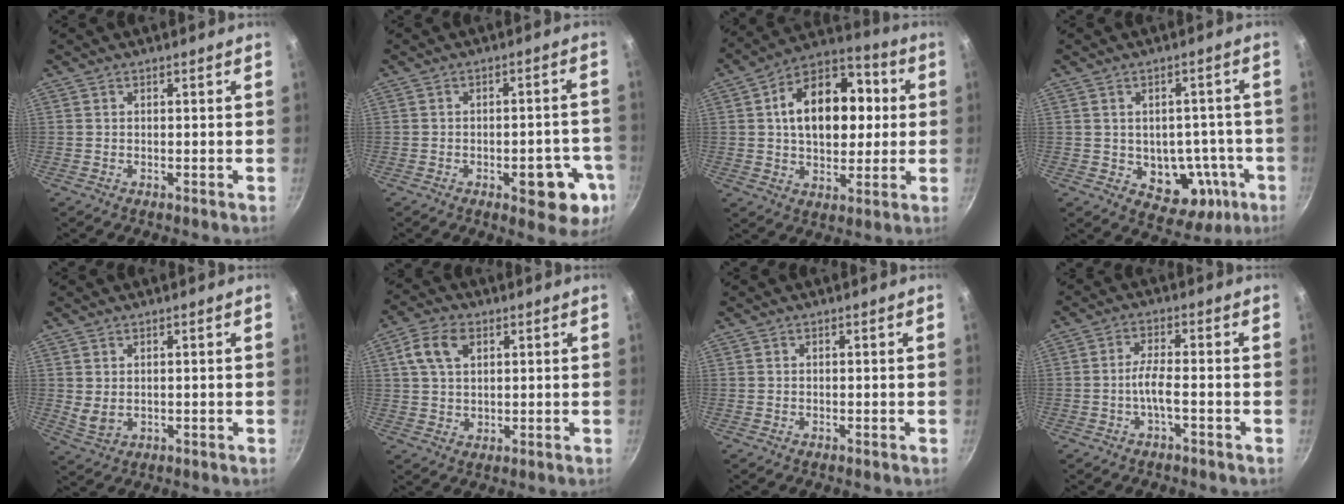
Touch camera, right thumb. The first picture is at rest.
{"total": 10.2, "force": [-4.2, 4.1, 8.3], "torque": [-0.072, 0.028, -0.044]}
{"total": 18.6, "force": [2.8, 11.7, 14.2], "torque": [-0.184, 0.024, 0.040]}
{"total": 10.9, "force": [-3.2, 7.8, 6.8], "torque": [-0.050, 0.027, -0.025]}
{"total": 3.0, "force": [0.5, 1.9, 2.2], "torque": [-0.044, -0.006, 0.021]}
{"total": 7.9, "force": [2.9, 5.1, 5.3], "torque": [-0.093, 0.000, 0.053]}
{"total": 0.0}
{"total": 3.7, "force": [-1.2, 1.0, 3.3], "torque": [-0.069, 0.017, -0.024]}